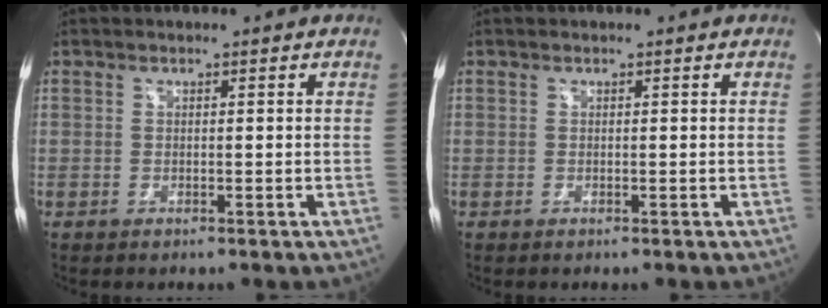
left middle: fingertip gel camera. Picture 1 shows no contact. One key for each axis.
{"total": 0.0}